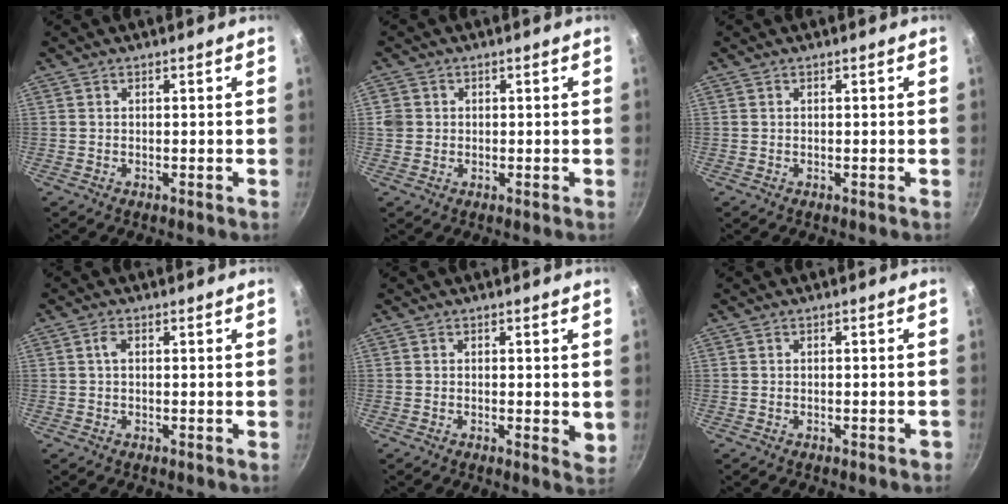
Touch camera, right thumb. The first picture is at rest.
{"total": 2.5, "force": [0.1, 2.4, 0.8], "torque": [-0.005, 0.006, -0.001]}
{"total": 0.0}
{"total": 1.6, "force": [0.2, 0.8, 1.3], "torque": [-0.028, 0.006, 0.004]}
{"total": 2.6, "force": [0.2, 1.1, 2.3], "torque": [-0.029, -0.007, 0.000]}
{"total": 0.7, "force": [-0.5, 0.3, 0.4], "torque": [-0.001, 0.012, -0.001]}